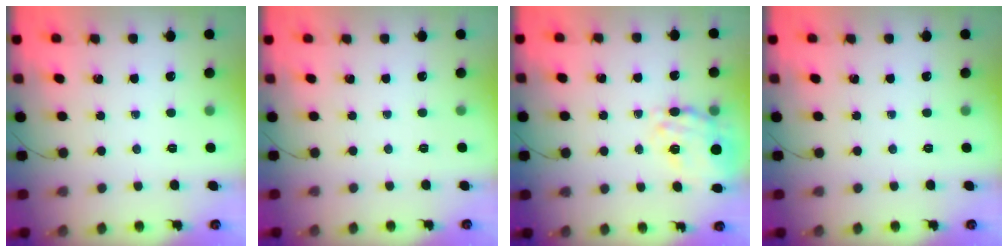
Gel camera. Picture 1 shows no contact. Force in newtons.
{"total": 2.4, "press": 2.3, "slide": 0.5}
{"total": 10.8, "press": 10.1, "slide": 3.9}
{"total": 0.0}